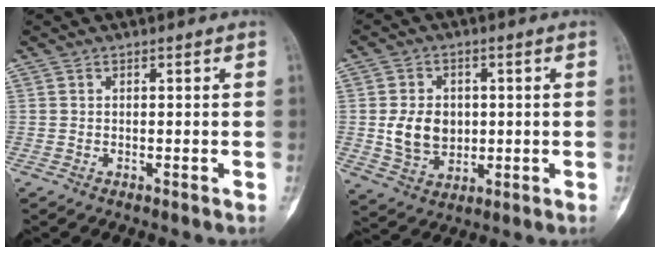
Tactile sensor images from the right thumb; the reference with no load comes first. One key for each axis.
{"total": 8.8, "fx": 0.2, "fy": 6.9, "fz": 5.5, "tx": -0.071, "ty": -0.007, "tz": 0.013}